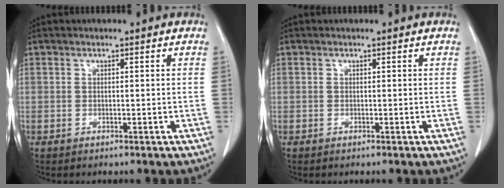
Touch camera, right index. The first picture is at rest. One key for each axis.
{"total": 0.0}